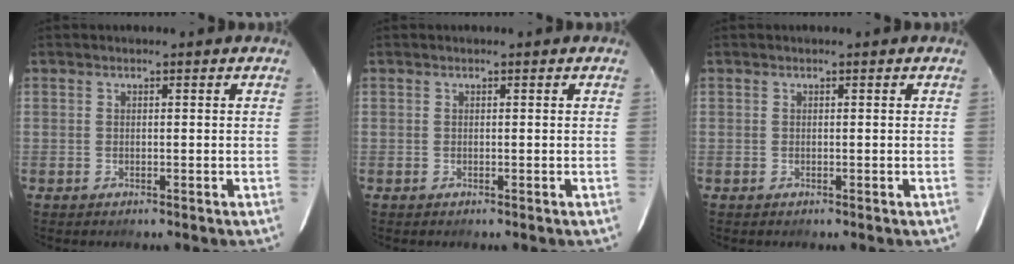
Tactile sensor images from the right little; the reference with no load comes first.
{"total": 0.0}
{"total": 0.0}